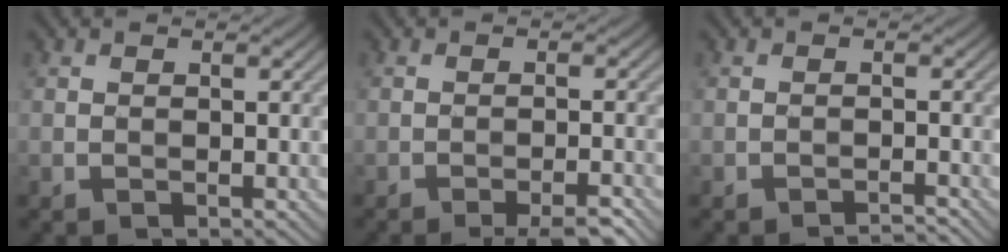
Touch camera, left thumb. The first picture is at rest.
{"total": 3.3, "force": [-2.6, -0.2, 1.9], "torque": [-0.030, 0.011, -0.046]}
{"total": 1.4, "force": [-1.2, -0.6, -0.3], "torque": [0.003, 0.008, -0.029]}